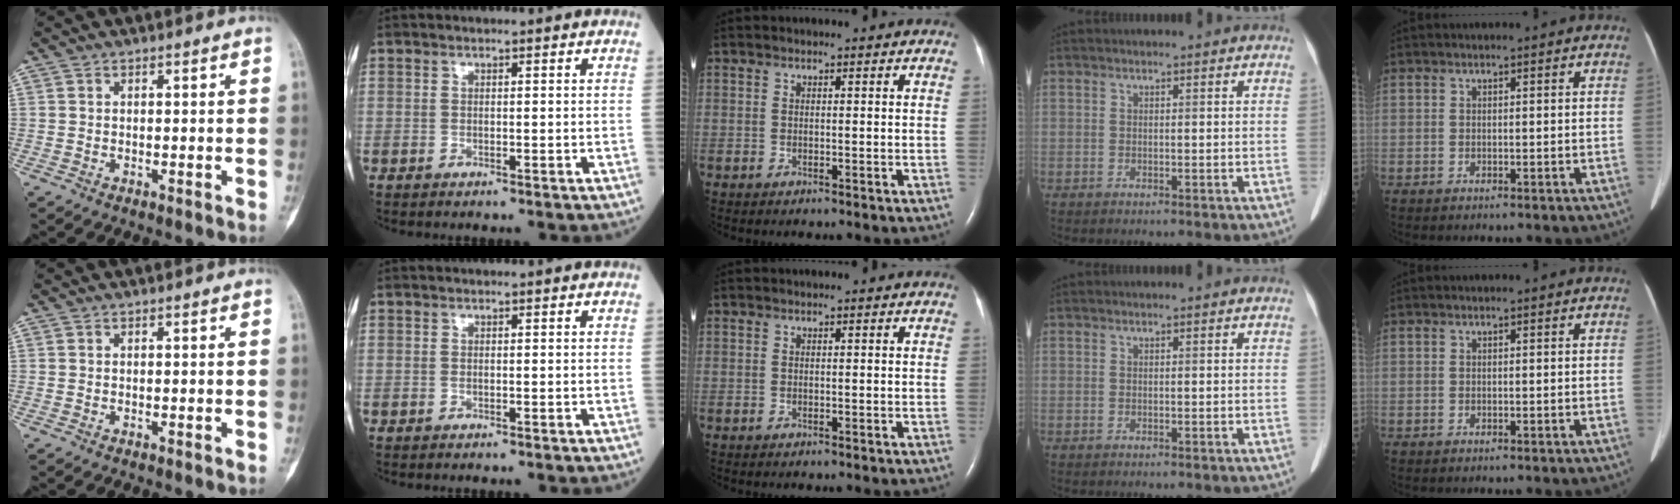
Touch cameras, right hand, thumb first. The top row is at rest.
{}